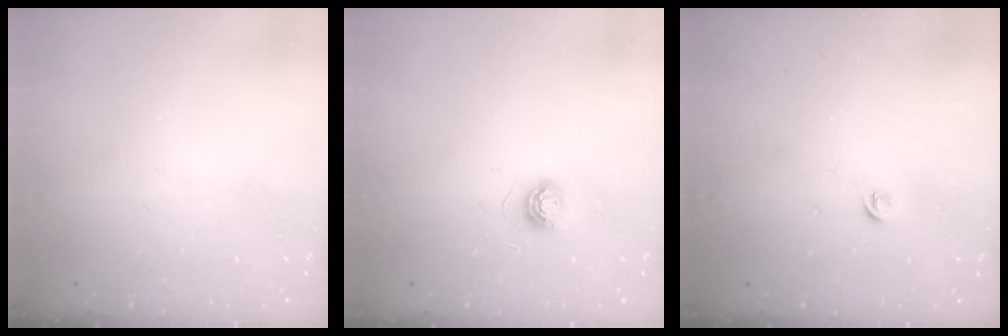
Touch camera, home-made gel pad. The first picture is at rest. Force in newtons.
{"total": 5.4, "press": 5.4, "slide": 0.3}
{"total": 3.6, "press": 3.6, "slide": 0.5}